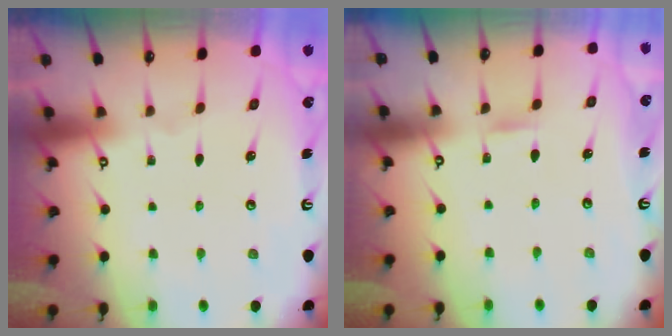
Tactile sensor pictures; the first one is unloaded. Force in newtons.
{"total": 1.1, "press": 1.1, "slide": 0.1}